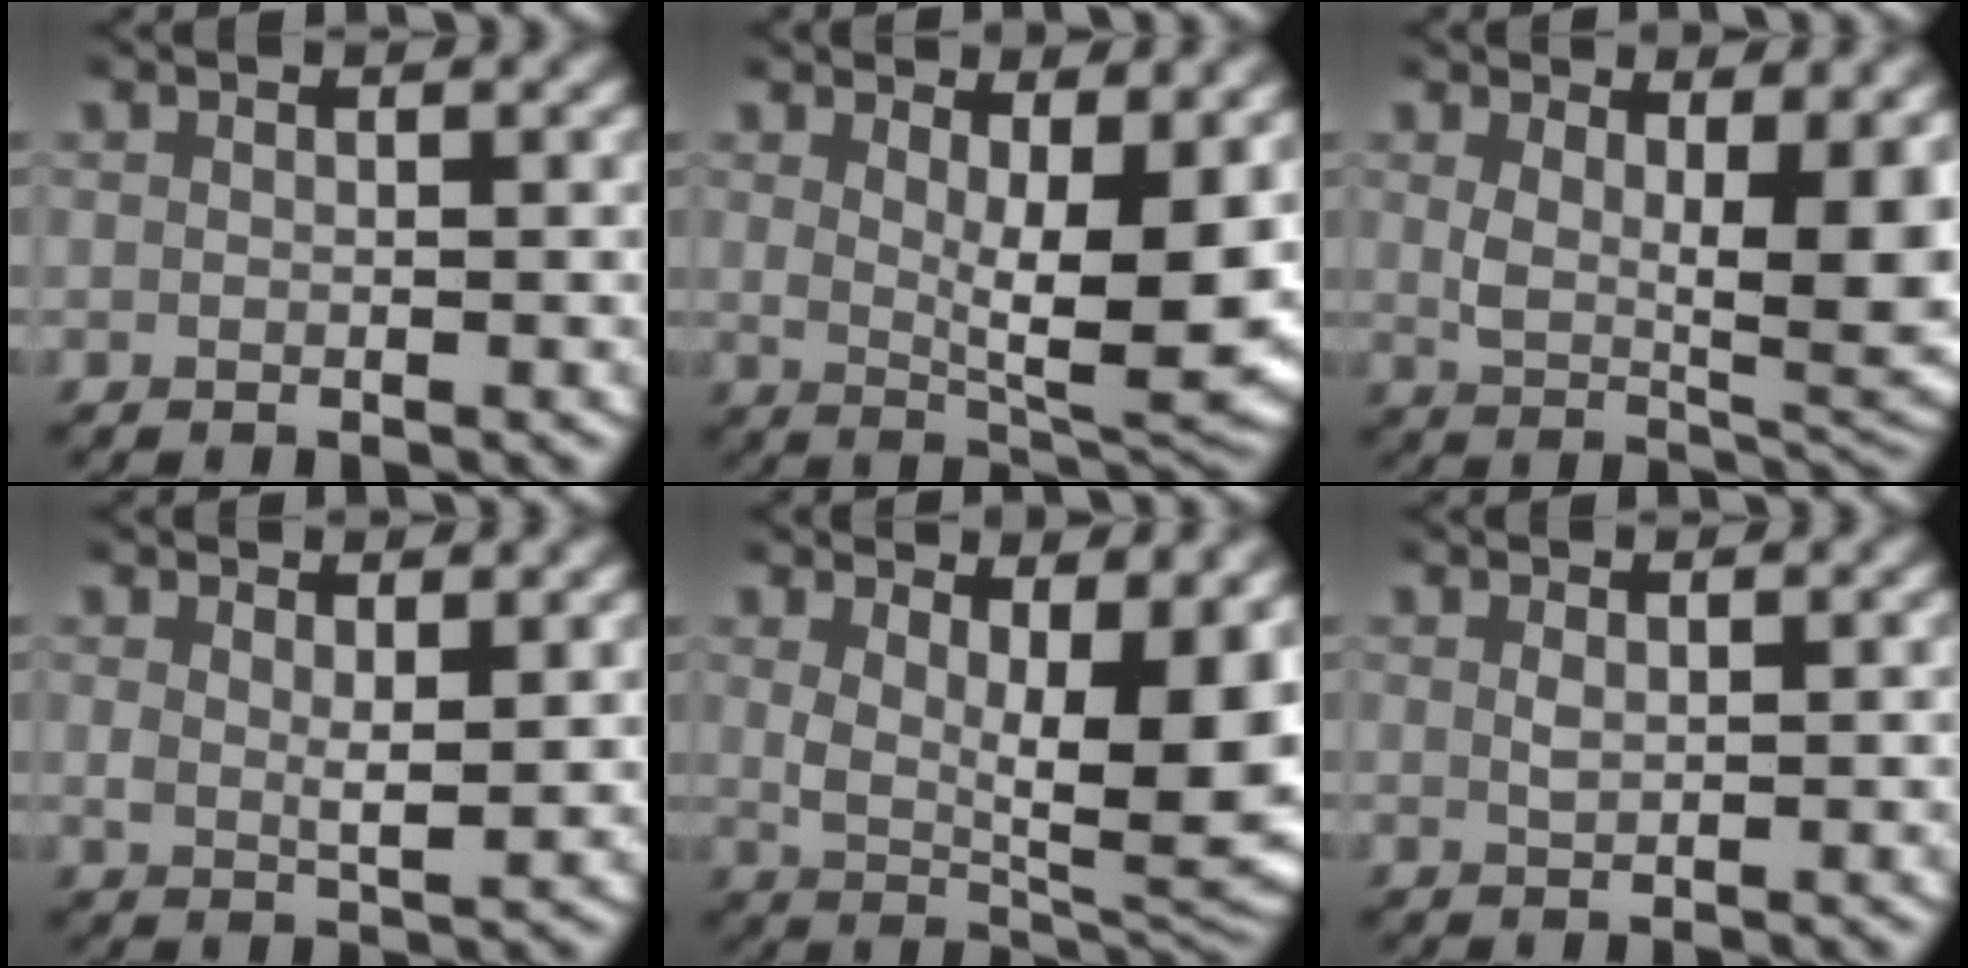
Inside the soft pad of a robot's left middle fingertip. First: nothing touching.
{"total": 7.0, "force": [1.8, 2.1, 6.4], "torque": [-0.092, -0.021, 0.034]}
{"total": 8.1, "force": [1.8, 3.4, 7.1], "torque": [-0.096, -0.017, 0.037]}
{"total": 2.0, "force": [1.3, 0.5, 1.5], "torque": [-0.033, -0.013, 0.028]}
{"total": 10.0, "force": [1.6, 4.4, 8.8], "torque": [-0.111, -0.019, 0.035]}
{"total": 0.8, "force": [0.4, 0.3, 0.7], "torque": [-0.017, -0.005, 0.012]}